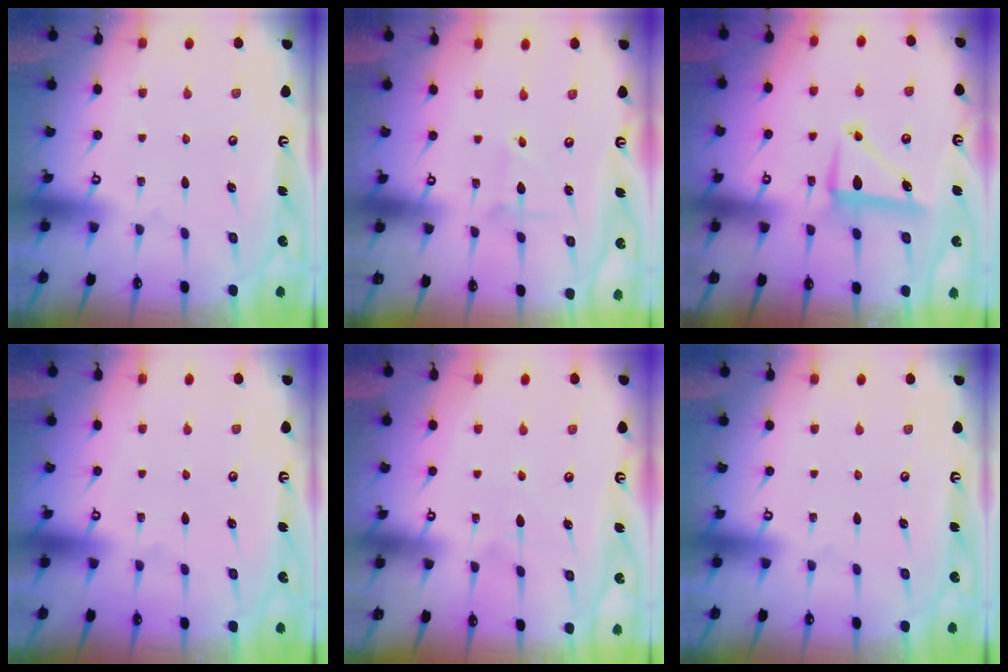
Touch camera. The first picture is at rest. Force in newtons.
{"total": 1.3, "press": 1.3, "slide": 0.1}
{"total": 7.6, "press": 7.5, "slide": 1.1}
{"total": 0.0}
{"total": 4.2, "press": 4.2, "slide": 0.5}
{"total": 0.0}